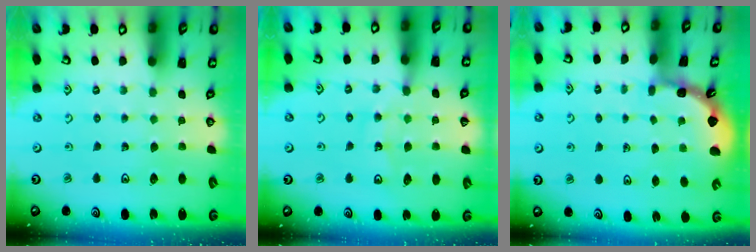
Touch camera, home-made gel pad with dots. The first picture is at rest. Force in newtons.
{"total": 13.1, "press": 12.6, "slide": 3.7}
{"total": 1.6, "press": 1.6, "slide": 0.2}